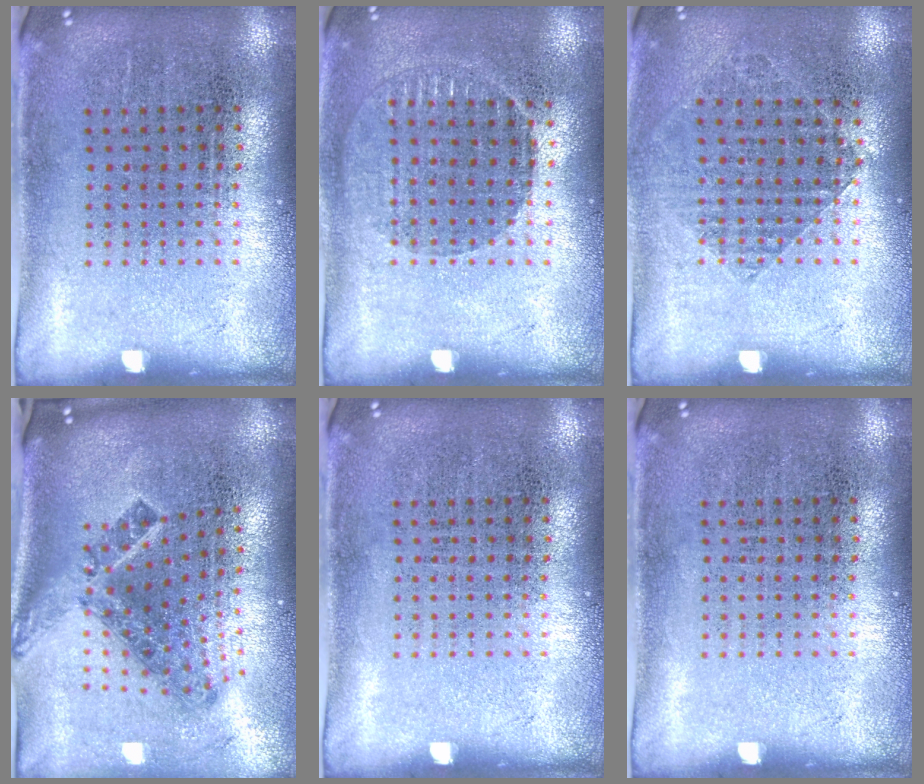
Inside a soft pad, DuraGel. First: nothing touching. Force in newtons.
{"total": 1.0, "press": 1.0, "slide": 0.1}
{"total": 0.9, "press": 0.8, "slide": 0.3}
{"total": 2.0, "press": 1.4, "slide": 1.4}
{"total": 0.0}
{"total": 0.0}